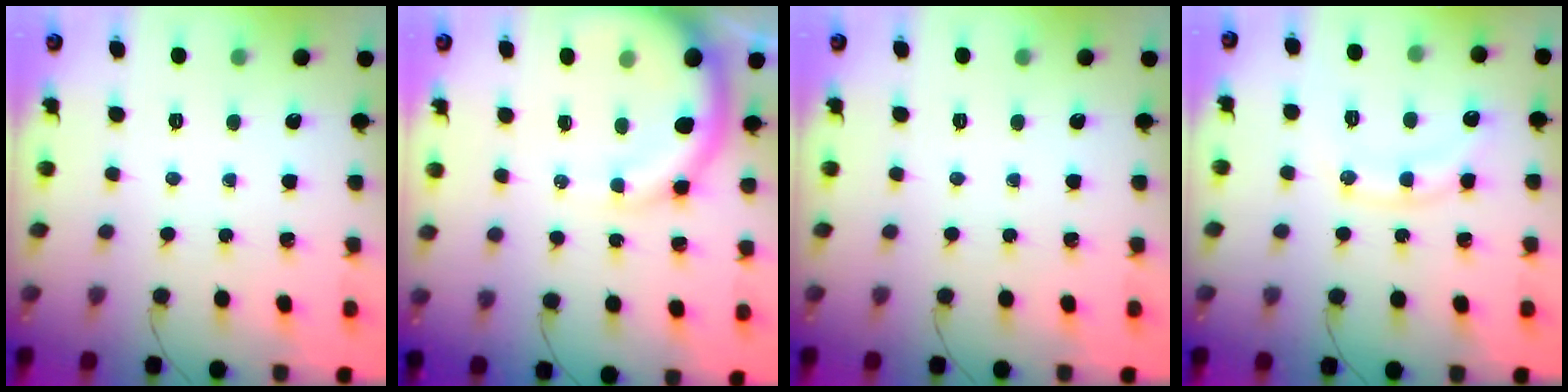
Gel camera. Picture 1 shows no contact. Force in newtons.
{"total": 12.9, "press": 12.6, "slide": 2.6}
{"total": 0.0}
{"total": 11.0, "press": 11.0, "slide": 0.6}